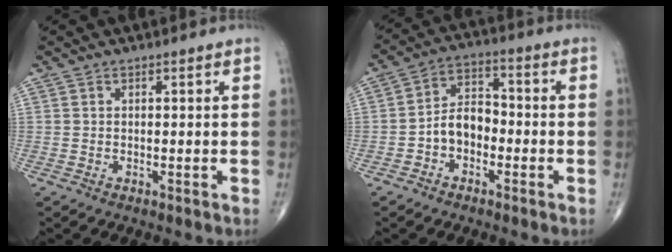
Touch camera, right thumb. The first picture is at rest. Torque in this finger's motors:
{"motor_torque": [0.13, -0.02, 0.16, 0.03, 0.12]}